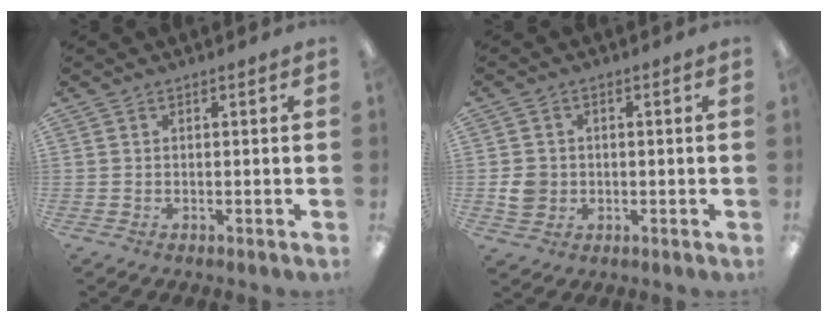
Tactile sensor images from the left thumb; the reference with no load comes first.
{"total": 4.5, "force": [-0.5, 4.1, 1.8], "torque": [-0.031, 0.004, -0.009]}